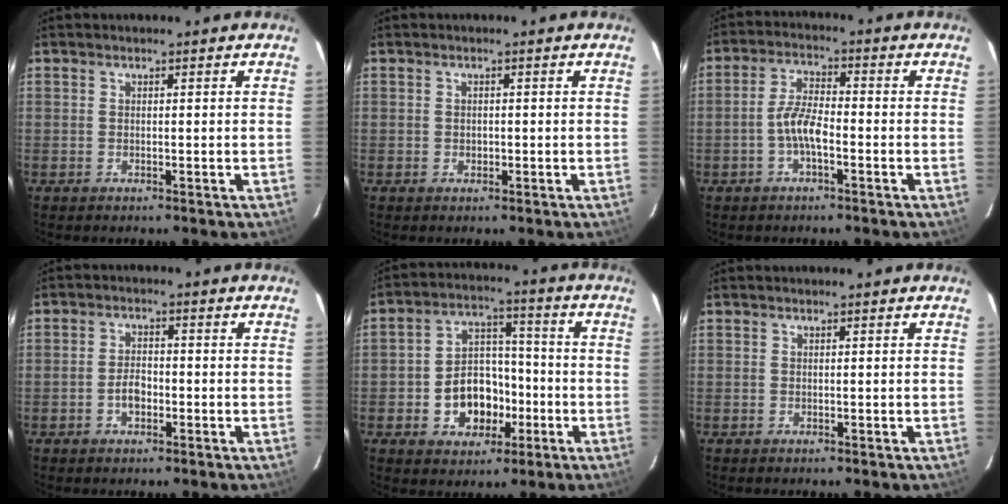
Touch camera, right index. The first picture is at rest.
{"total": 1.1, "force": [-0.2, 1.0, 0.5], "torque": [-0.007, 0.002, -0.003]}
{"total": 5.5, "force": [-2.0, 1.7, 4.8], "torque": [-0.102, 0.012, -0.040]}
{"total": 3.6, "force": [-1.4, 2.2, 2.5], "torque": [-0.049, 0.006, -0.024]}
{"total": 10.9, "force": [-3.5, 8.3, 6.2], "torque": [-0.127, 0.028, -0.042]}
{"total": 0.0}